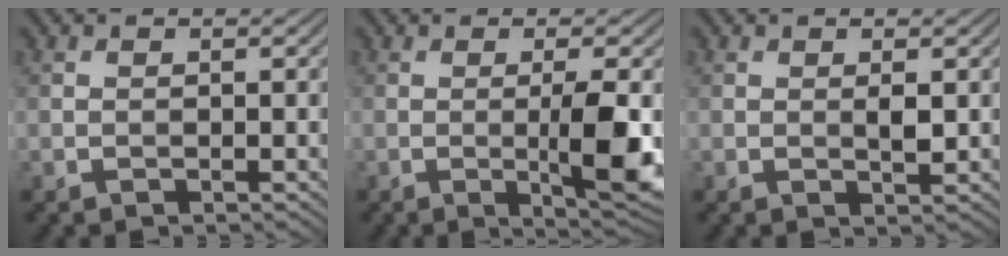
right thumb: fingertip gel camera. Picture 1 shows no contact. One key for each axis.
{"total": 5.9, "fx": -0.6, "fy": 0.8, "fz": 5.9, "tx": -0.103, "ty": -0.001, "tz": -0.007}
{"total": 1.4, "fx": 0.3, "fy": 0.4, "fz": 1.3, "tx": -0.026, "ty": -0.004, "tz": 0.005}